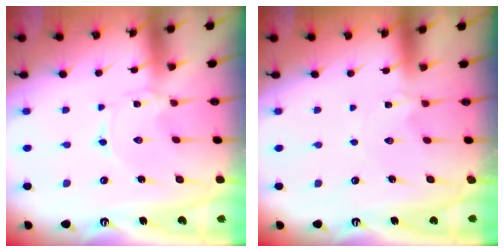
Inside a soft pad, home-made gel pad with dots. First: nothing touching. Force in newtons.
{"total": 0.0}